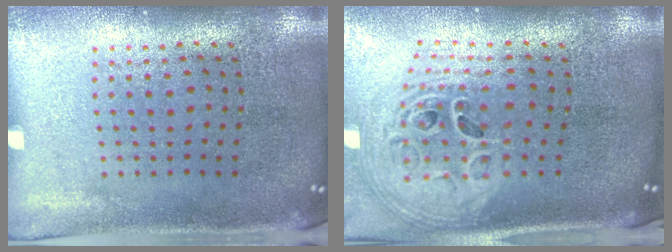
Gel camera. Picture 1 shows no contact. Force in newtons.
{"total": 2.8, "press": 2.0, "slide": 1.9}